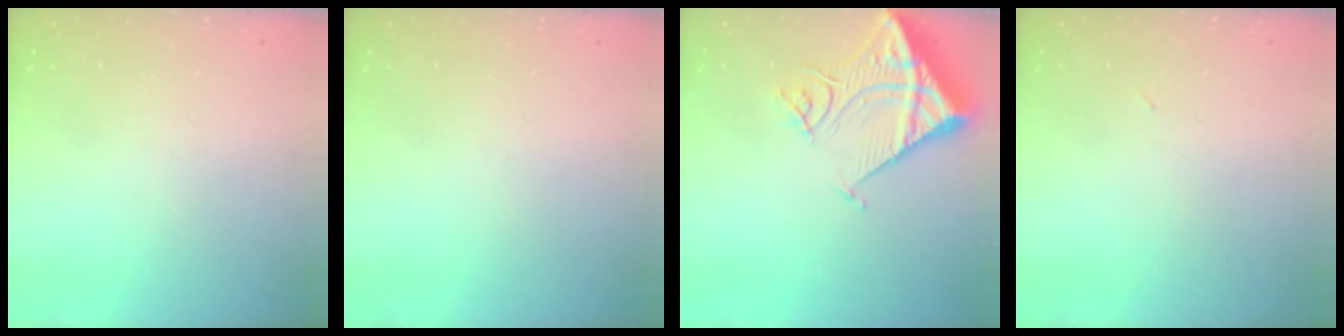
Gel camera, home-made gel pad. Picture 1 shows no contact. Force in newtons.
{"total": 0.0}
{"total": 13.5, "press": 13.4, "slide": 1.8}
{"total": 2.4, "press": 2.3, "slide": 0.8}